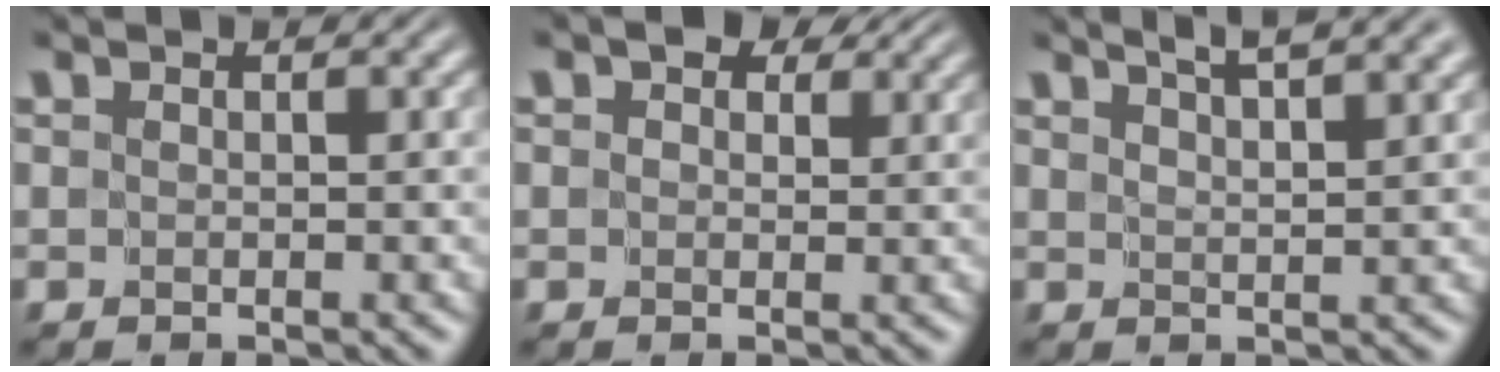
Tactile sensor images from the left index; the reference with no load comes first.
{"total": 3.0, "force": [1.6, 1.7, 1.9], "torque": [-0.023, 0.002, 0.014]}
{"total": 5.3, "force": [4.2, 1.1, 3.1], "torque": [-0.012, 0.027, 0.033]}